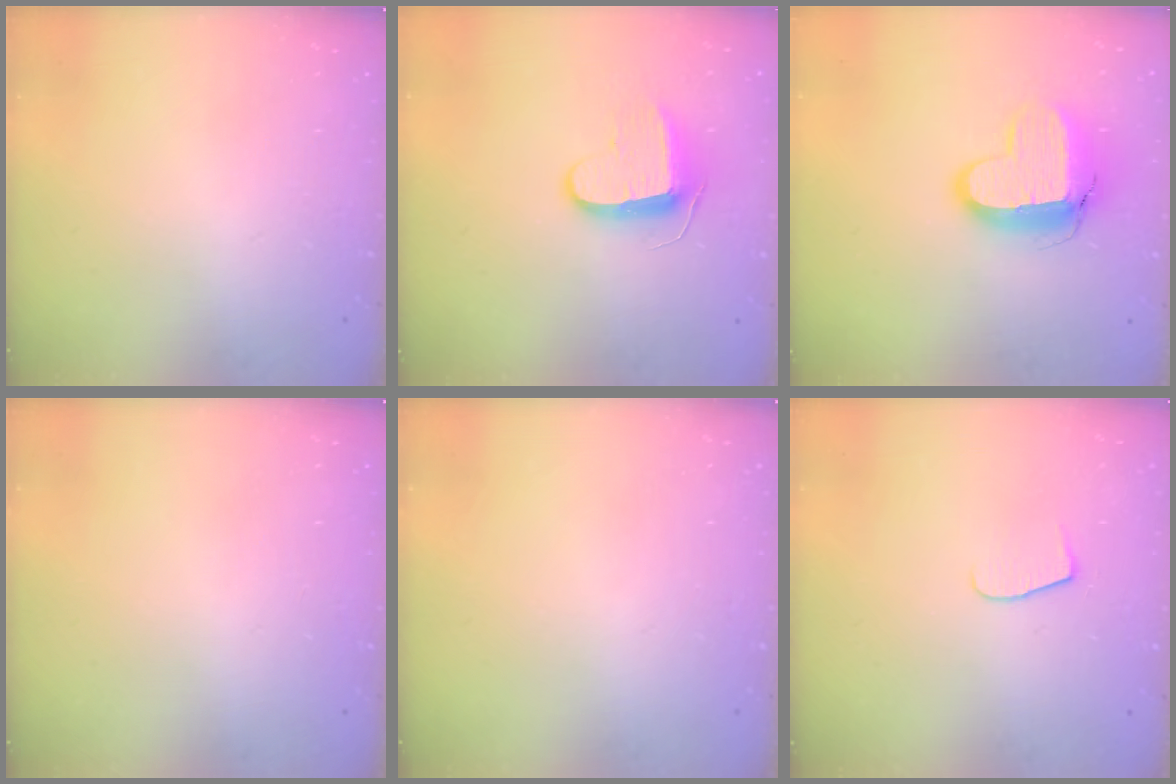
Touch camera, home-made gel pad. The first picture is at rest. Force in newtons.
{"total": 9.7, "press": 9.7, "slide": 0.4}
{"total": 13.3, "press": 13.3, "slide": 1.0}
{"total": 0.0}
{"total": 0.0}
{"total": 7.5, "press": 7.5, "slide": 0.6}